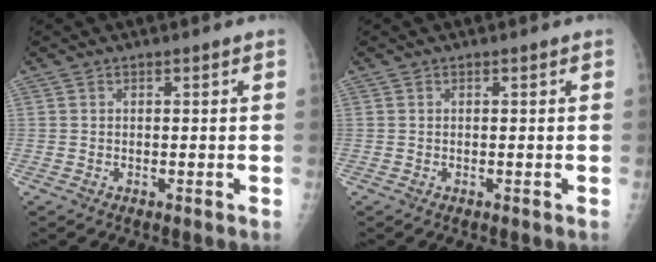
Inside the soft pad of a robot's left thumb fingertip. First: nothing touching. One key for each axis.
{"total": 0.0}